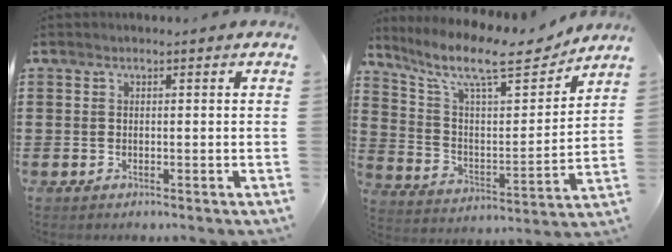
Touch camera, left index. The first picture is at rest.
{"total": 12.2, "force": [9.8, 2.5, 6.9], "torque": [-0.157, -0.058, 0.164]}